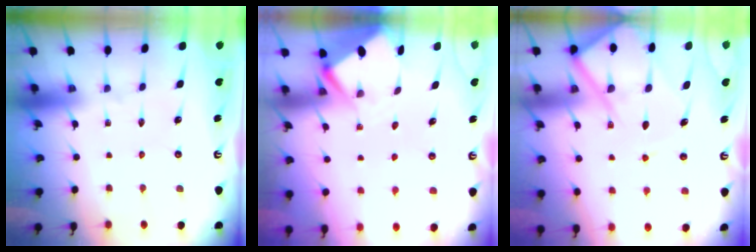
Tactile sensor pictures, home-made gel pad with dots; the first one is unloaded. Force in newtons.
{"total": 3.6, "press": 3.6, "slide": 0.3}
{"total": 13.5, "press": 13.4, "slide": 1.1}